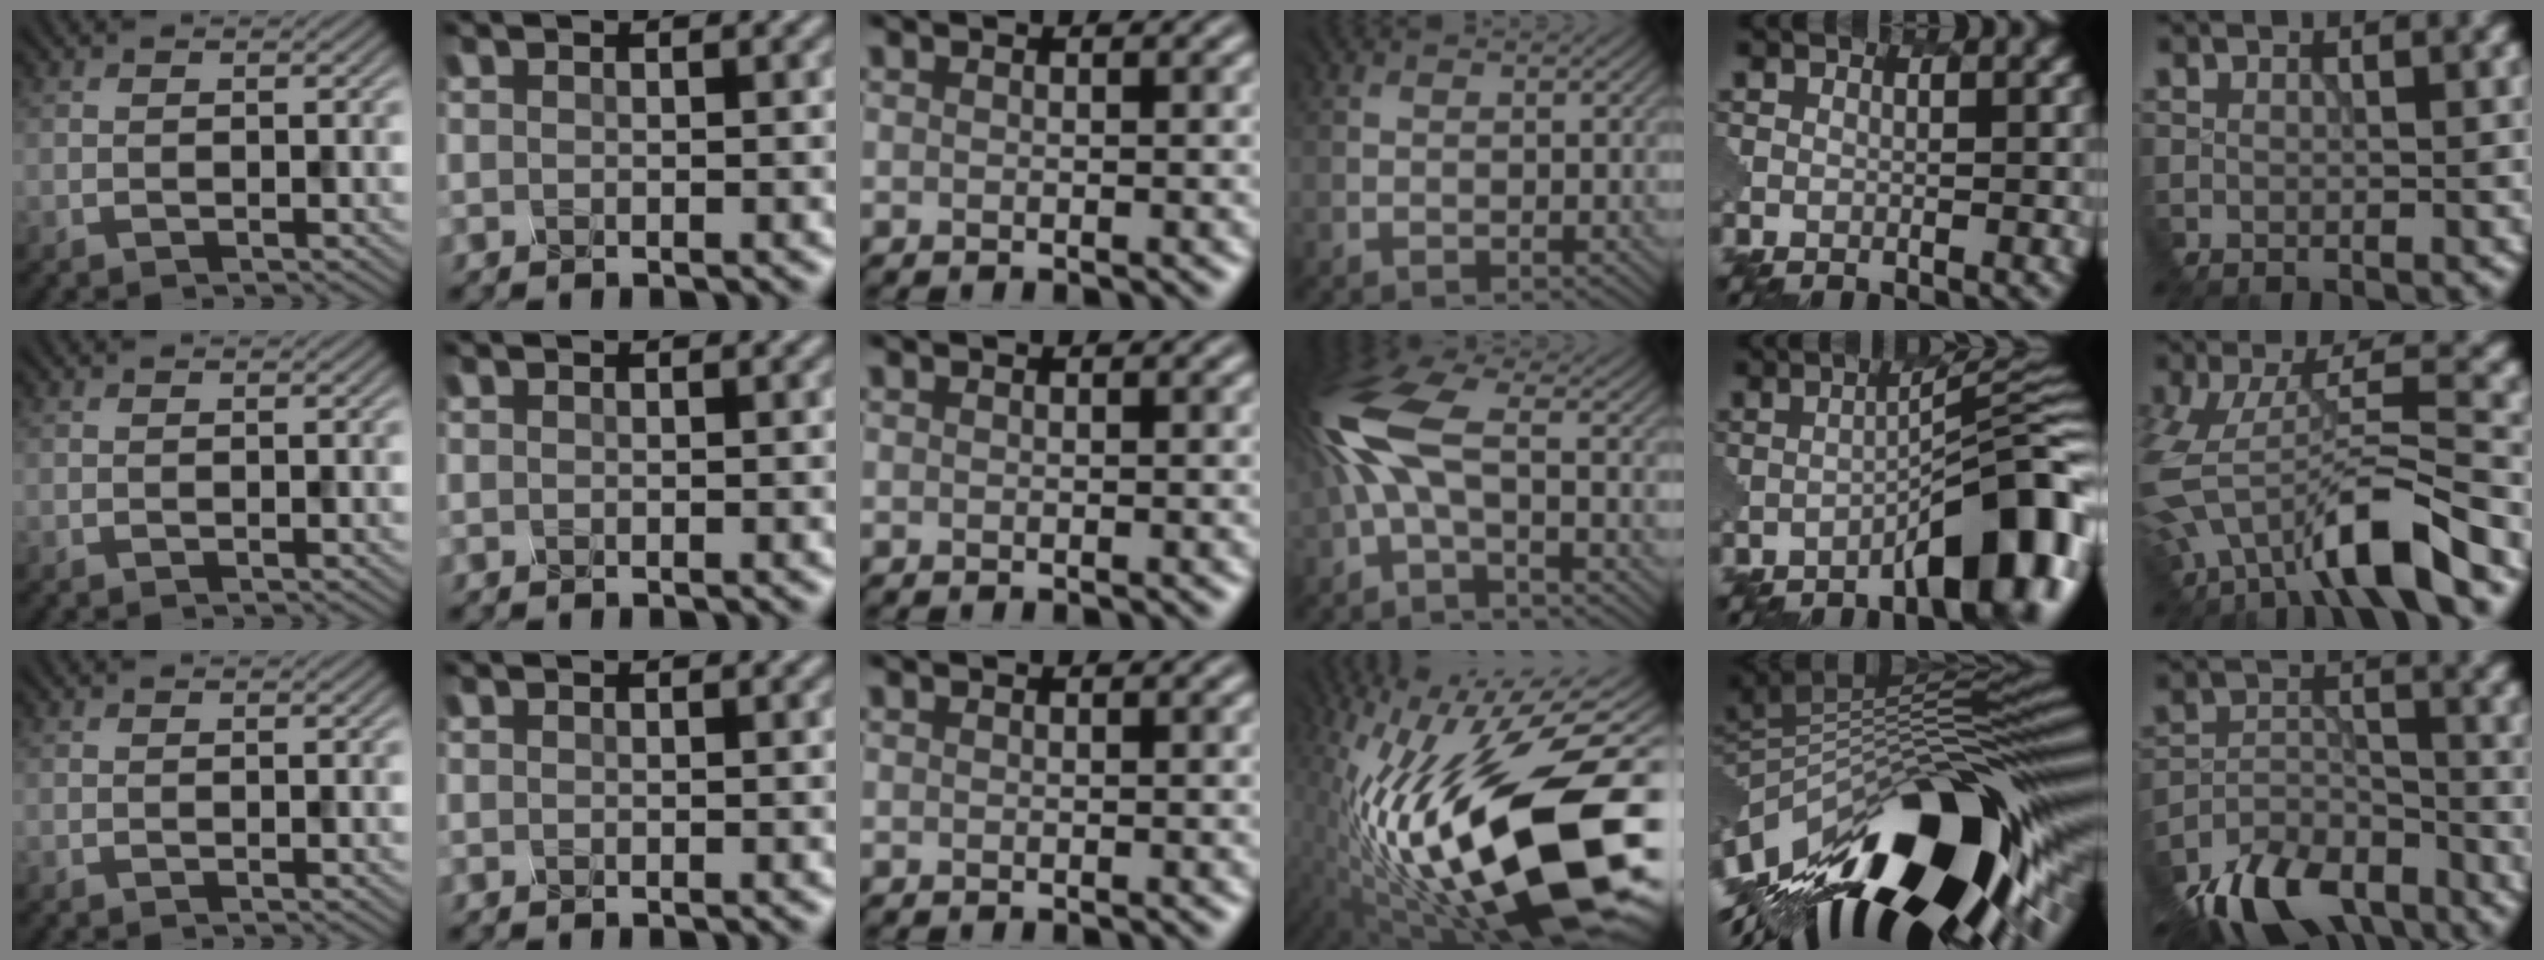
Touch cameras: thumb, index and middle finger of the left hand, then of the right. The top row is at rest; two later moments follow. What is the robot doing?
{"motion": "disassemble", "object": "battery cover"}